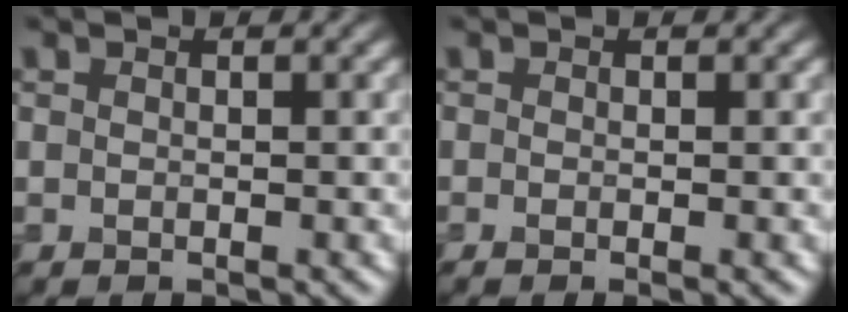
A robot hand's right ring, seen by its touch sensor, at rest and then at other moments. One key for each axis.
{"total": 1.3, "fx": -0.3, "fy": 0.4, "fz": 1.2, "tx": -0.013, "ty": -0.009, "tz": -0.006}